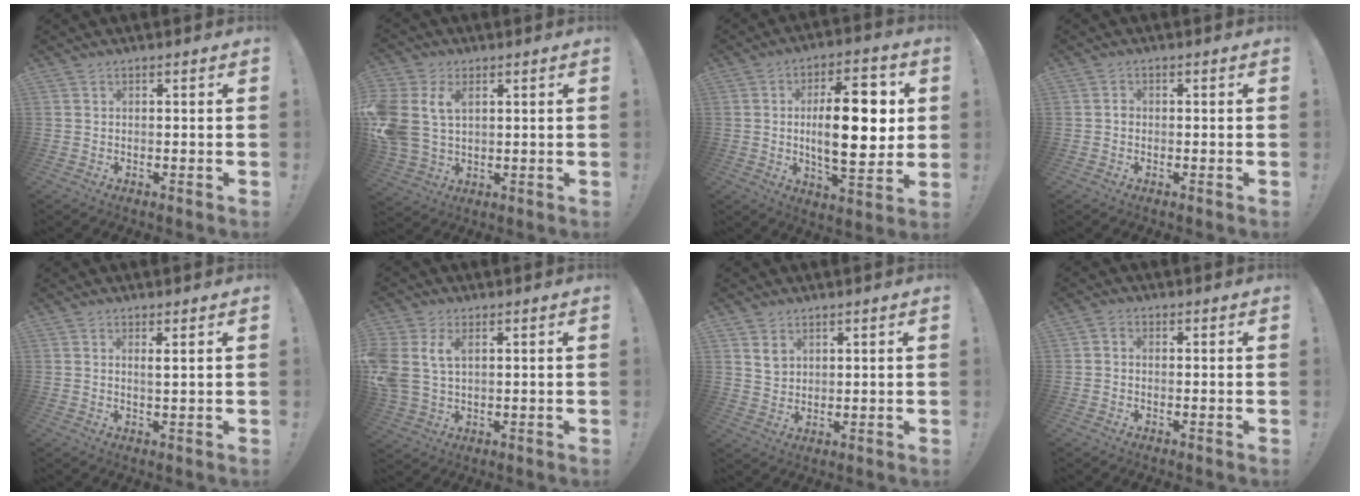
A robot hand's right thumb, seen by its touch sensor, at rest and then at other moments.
{"total": 11.6, "force": [4.0, 8.2, 7.2], "torque": [-0.161, -0.013, 0.075]}
{"total": 19.1, "force": [1.8, 8.1, 17.2], "torque": [-0.255, -0.006, 0.019]}
{"total": 1.1, "force": [-0.6, 0.8, 0.5], "torque": [-0.010, 0.005, -0.011]}
{"total": 1.9, "force": [1.1, -0.2, 1.5], "torque": [-0.016, -0.009, 0.014]}
{"total": 8.1, "force": [3.0, 5.4, 5.2], "torque": [-0.110, -0.008, 0.055]}
{"total": 4.4, "force": [2.5, 3.3, 1.4], "torque": [-0.020, -0.011, 0.048]}
{"total": 1.3, "force": [-0.5, 1.0, 0.7], "torque": [-0.014, 0.006, -0.009]}